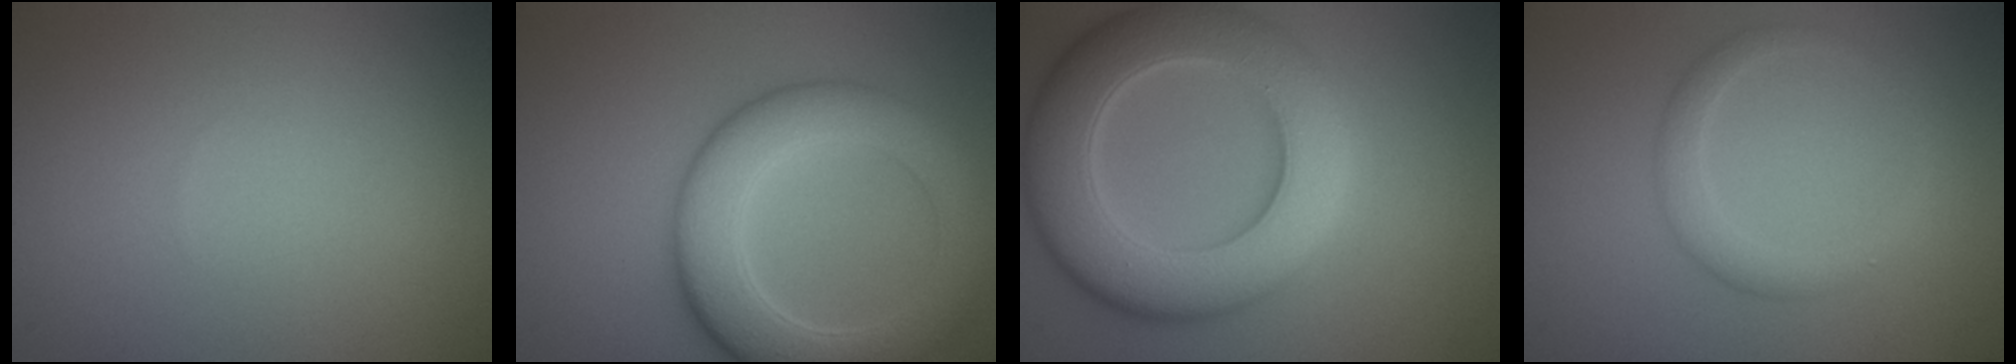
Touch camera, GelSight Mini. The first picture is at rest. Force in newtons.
{"total": 7.3, "press": 7.3, "slide": 0.2}
{"total": 10.5, "press": 10.5, "slide": 0.7}
{"total": 2.1, "press": 2.1, "slide": 0.2}